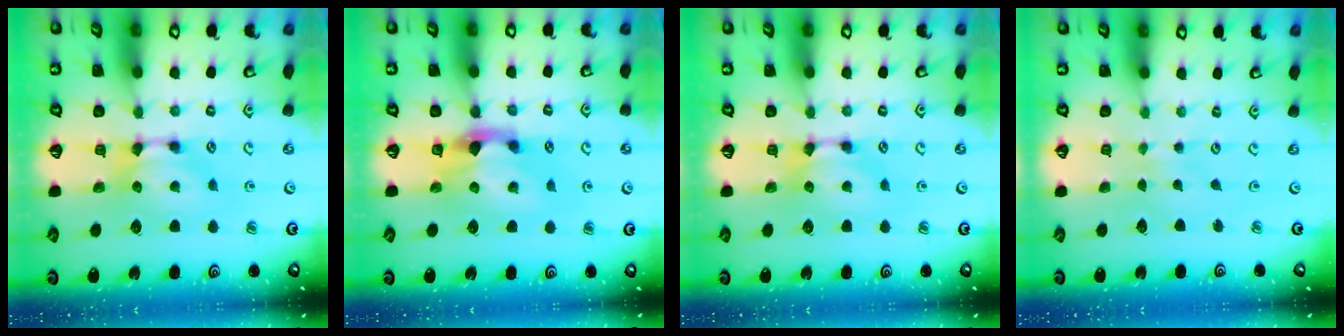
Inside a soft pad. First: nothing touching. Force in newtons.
{"total": 3.1, "press": 2.7, "slide": 1.4}
{"total": 0.0}
{"total": 4.7, "press": 4.7, "slide": 0.2}